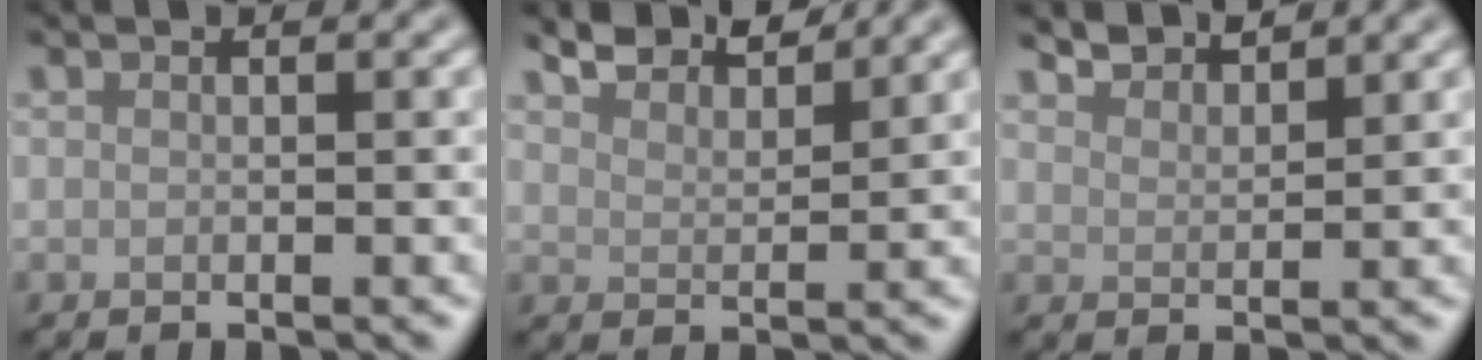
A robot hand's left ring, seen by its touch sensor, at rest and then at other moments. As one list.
[{"total": 4.5, "force": [4.3, 0.7, 1.2], "torque": [-0.032, 0.005, 0.066]}, {"total": 2.6, "force": [2.6, 0.2, 0.3], "torque": [-0.006, 0.000, 0.046]}]